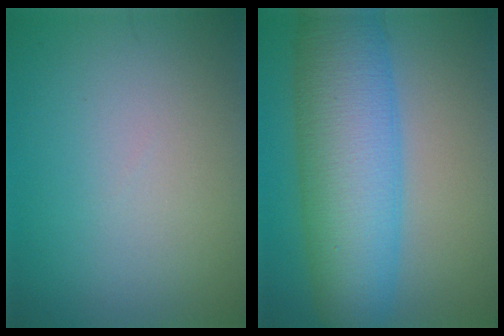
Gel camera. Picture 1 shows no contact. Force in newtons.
{"total": 10.1, "press": 10.1, "slide": 0.1}